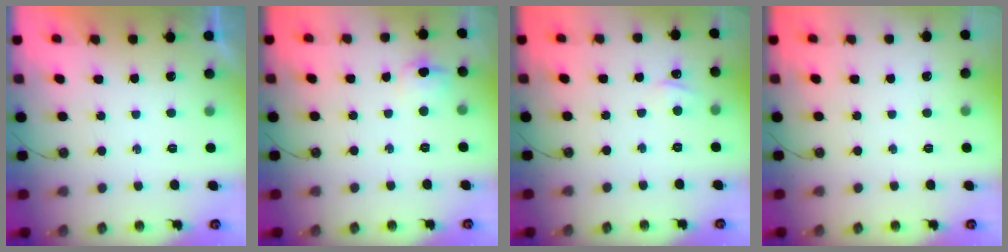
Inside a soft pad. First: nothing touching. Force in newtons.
{"total": 4.7, "press": 4.5, "slide": 1.5}
{"total": 2.4, "press": 2.4, "slide": 0.4}
{"total": 0.0}